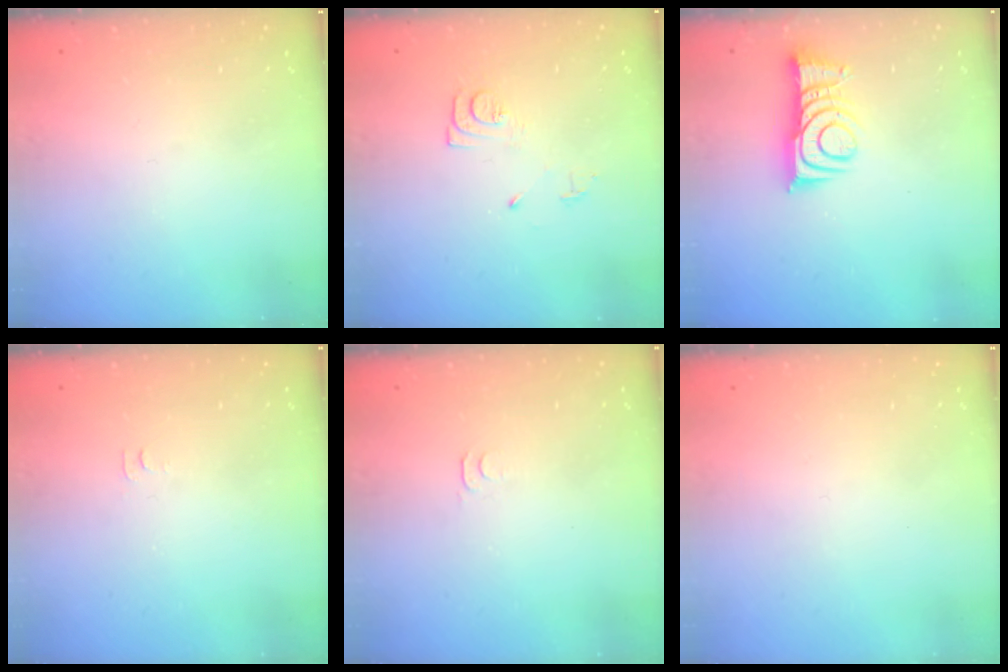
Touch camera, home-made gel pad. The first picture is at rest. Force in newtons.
{"total": 8.4, "press": 8.3, "slide": 0.8}
{"total": 10.0, "press": 9.9, "slide": 1.0}
{"total": 4.6, "press": 4.5, "slide": 0.6}
{"total": 2.8, "press": 2.7, "slide": 0.5}
{"total": 1.6, "press": 1.6, "slide": 0.1}